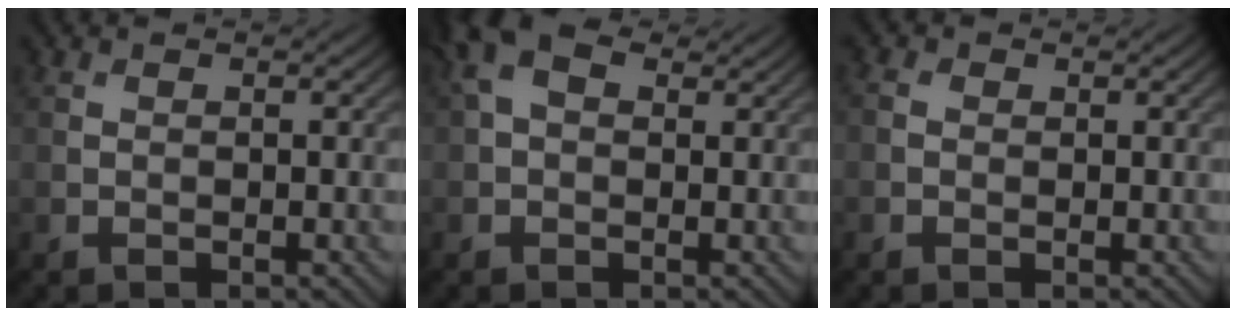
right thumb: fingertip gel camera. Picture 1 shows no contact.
{"total": 5.5, "force": [2.0, 3.4, 3.9], "torque": [-0.083, 0.015, 0.028]}
{"total": 1.0, "force": [0.0, 0.9, 0.5], "torque": [-0.010, 0.000, -0.004]}